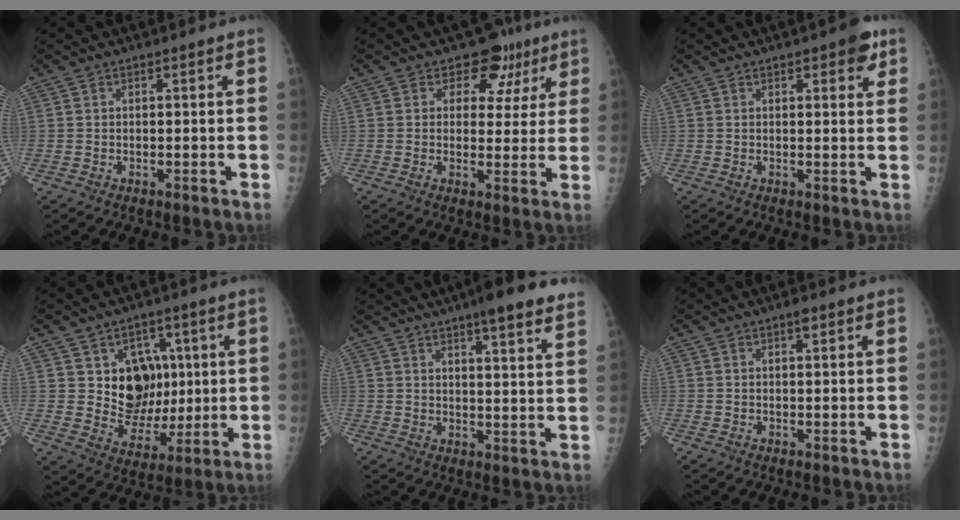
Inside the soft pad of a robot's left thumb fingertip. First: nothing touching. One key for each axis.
{"total": 7.5, "fx": 4.5, "fy": 5.7, "fz": 2.0, "tx": 0.019, "ty": -0.014, "tz": 0.050}
{"total": 4.4, "fx": 2.4, "fy": 1.7, "fz": 3.3, "tx": -0.025, "ty": -0.006, "tz": 0.024}
{"total": 11.2, "fx": 2.9, "fy": 9.5, "fz": 5.2, "tx": -0.028, "ty": -0.012, "tz": 0.060}
{"total": 12.9, "fx": 9.4, "fy": 1.9, "fz": 8.7, "tx": -0.097, "ty": -0.031, "tz": 0.114}
{"total": 1.2, "fx": 0.7, "fy": 0.3, "fz": 0.9, "tx": -0.012, "ty": 0.000, "tz": 0.010}